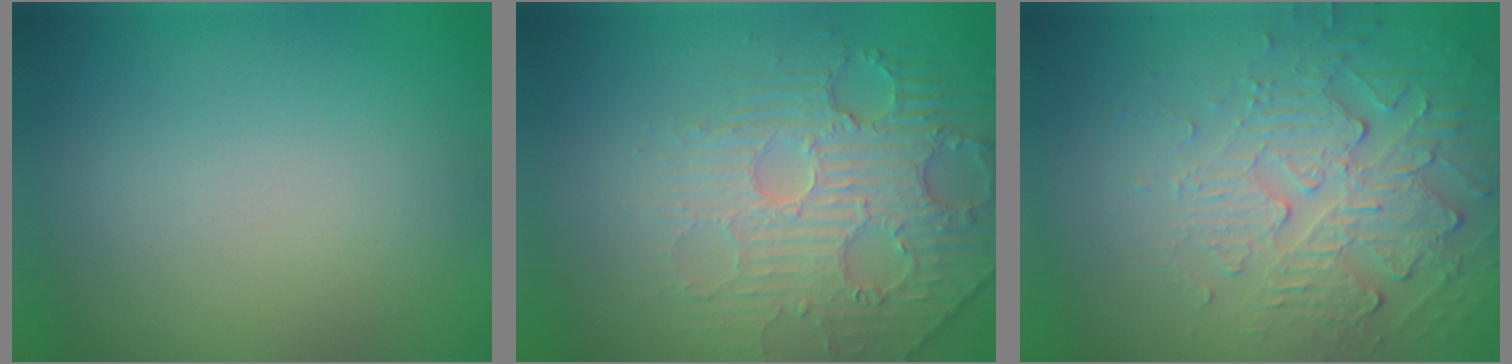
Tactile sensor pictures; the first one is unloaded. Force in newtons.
{"total": 4.3, "press": 4.0, "slide": 1.6}
{"total": 5.7, "press": 3.7, "slide": 4.3}